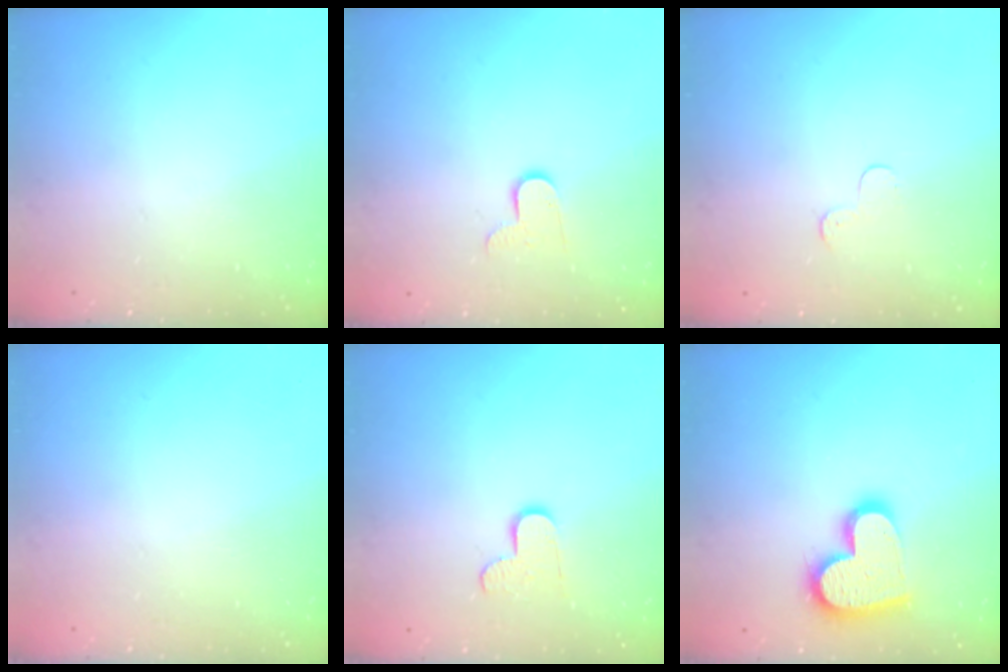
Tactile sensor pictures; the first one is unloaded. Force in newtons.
{"total": 7.2, "press": 7.2, "slide": 0.3}
{"total": 3.2, "press": 3.2, "slide": 0.3}
{"total": 0.8, "press": 0.8, "slide": 0.1}
{"total": 7.0, "press": 7.0, "slide": 0.3}
{"total": 16.9, "press": 16.9, "slide": 1.5}